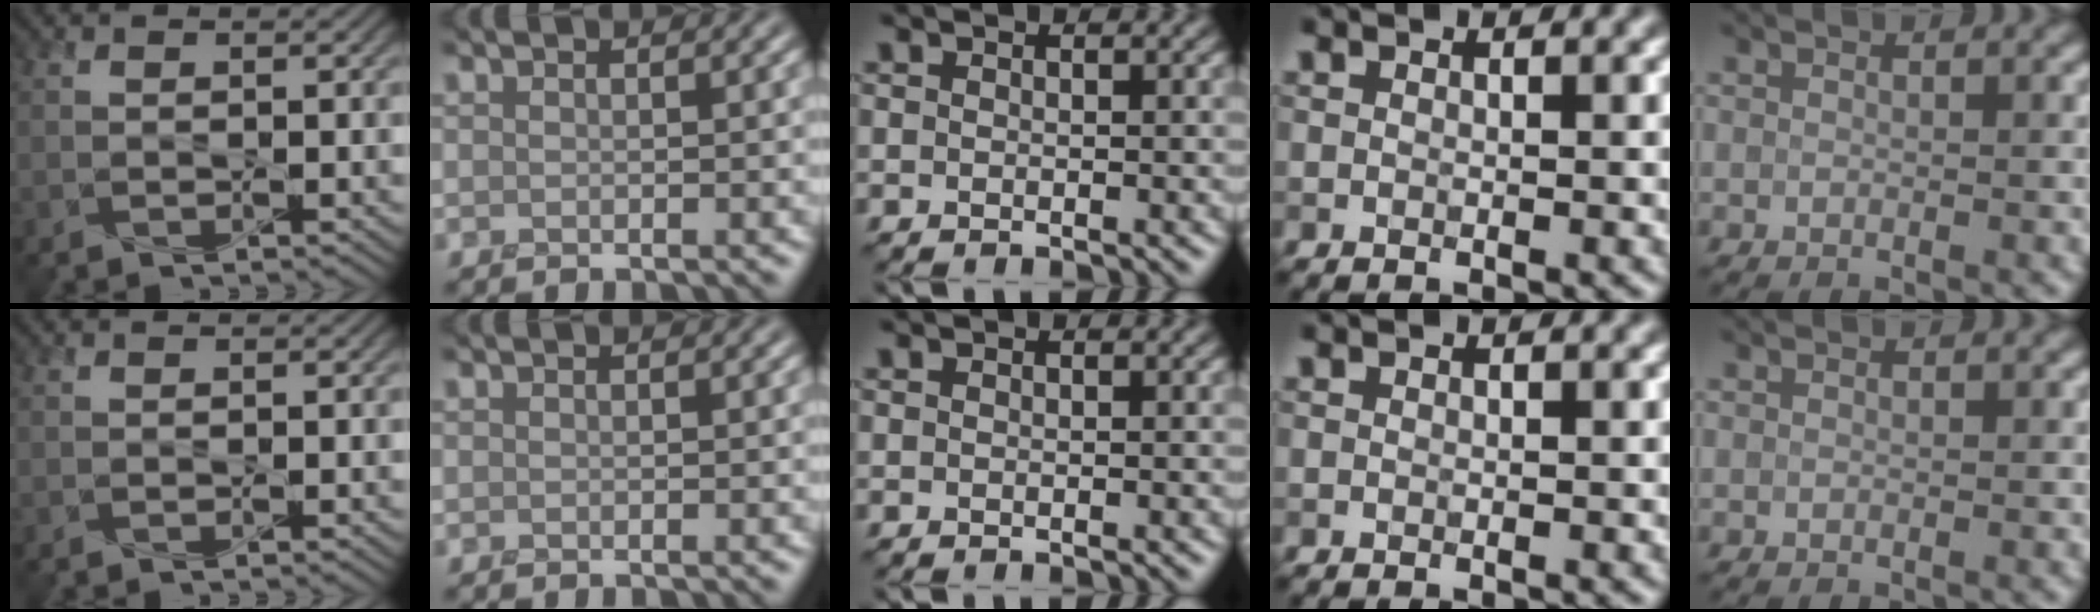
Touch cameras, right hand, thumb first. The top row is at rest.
{}